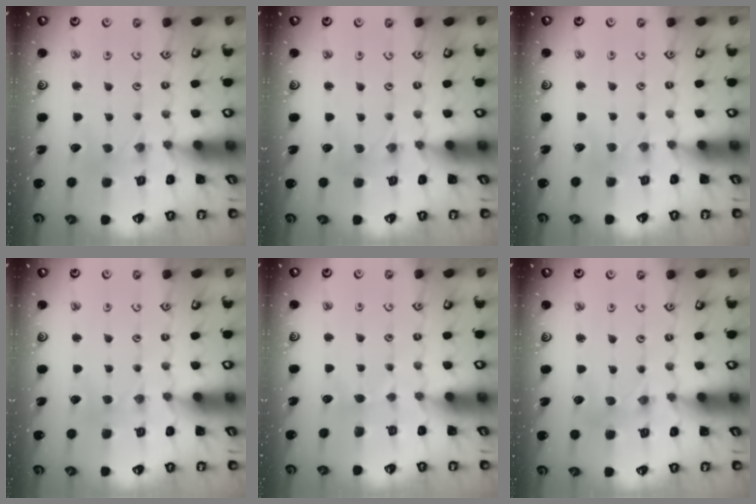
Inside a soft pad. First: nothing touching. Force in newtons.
{"total": 0.6, "press": 0.6, "slide": 0.1}
{"total": 2.6, "press": 2.5, "slide": 0.5}
{"total": 1.3, "press": 1.3, "slide": 0.1}
{"total": 1.3, "press": 1.3, "slide": 0.2}
{"total": 1.5, "press": 1.5, "slide": 0.1}